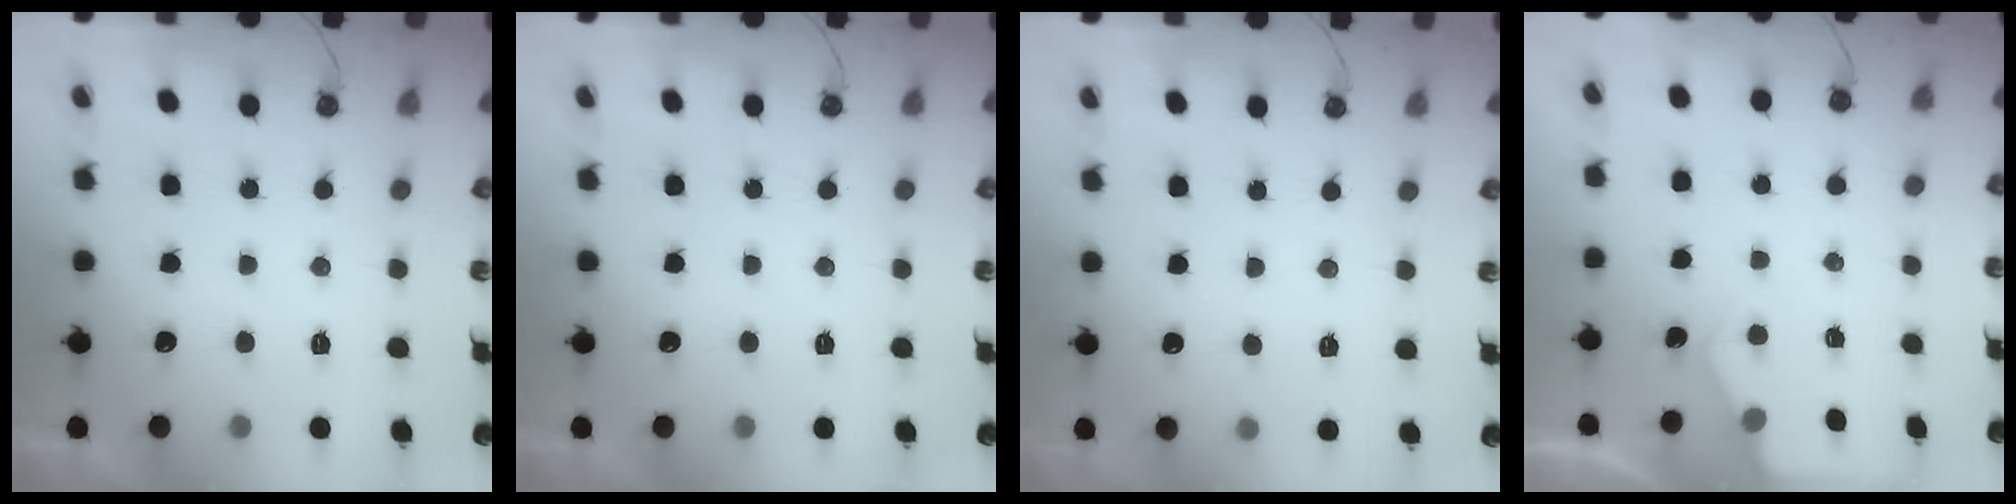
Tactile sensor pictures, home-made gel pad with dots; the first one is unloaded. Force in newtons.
{"total": 0.0}
{"total": 3.5, "press": 3.5, "slide": 0.4}
{"total": 2.6, "press": 2.6, "slide": 0.4}